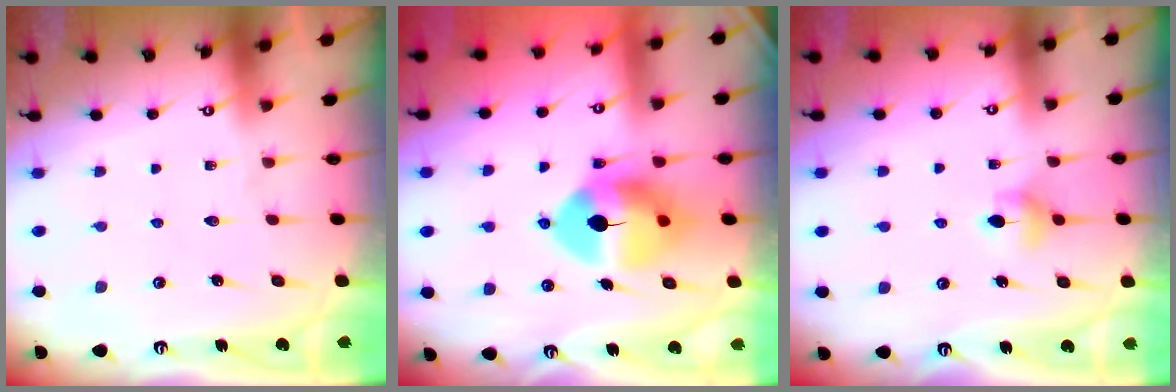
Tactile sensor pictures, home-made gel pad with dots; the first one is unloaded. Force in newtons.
{"total": 11.6, "press": 11.4, "slide": 2.1}
{"total": 5.3, "press": 5.2, "slide": 0.8}